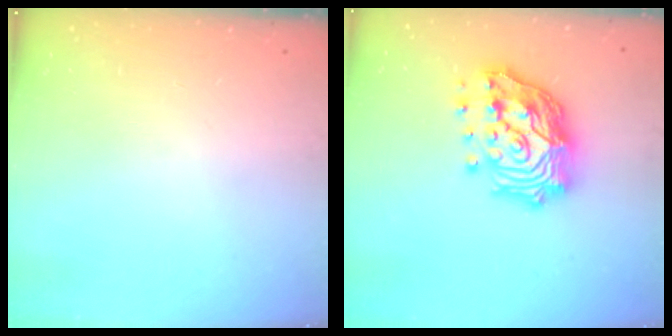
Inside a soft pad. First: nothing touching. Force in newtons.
{"total": 22.7, "press": 22.6, "slide": 1.9}